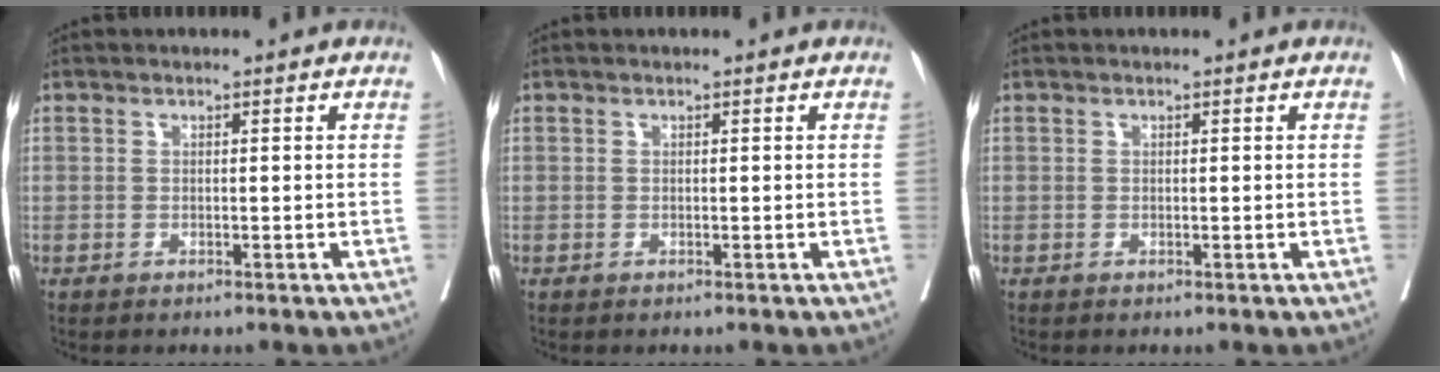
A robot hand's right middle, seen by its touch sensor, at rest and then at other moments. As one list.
[{"total": 0.0}, {"total": 0.0}]